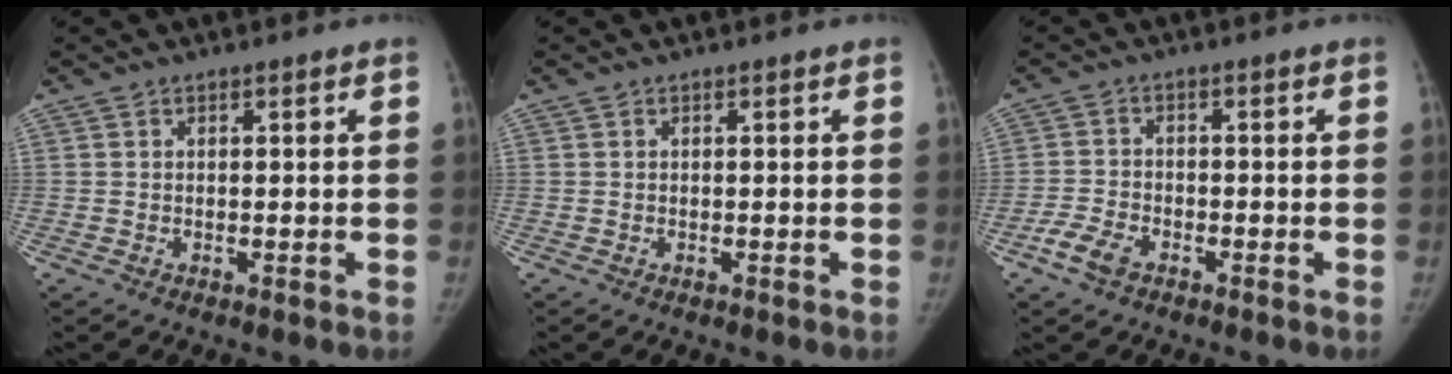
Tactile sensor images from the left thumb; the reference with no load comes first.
{"total": 0.0}
{"total": 4.7, "force": [-3.0, 2.5, 2.7], "torque": [-0.060, 0.010, -0.058]}